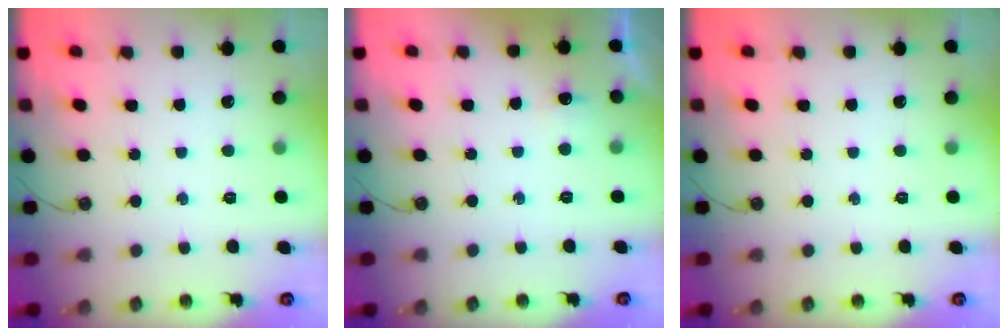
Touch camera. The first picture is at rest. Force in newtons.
{"total": 4.4, "press": 4.3, "slide": 0.9}
{"total": 0.0}